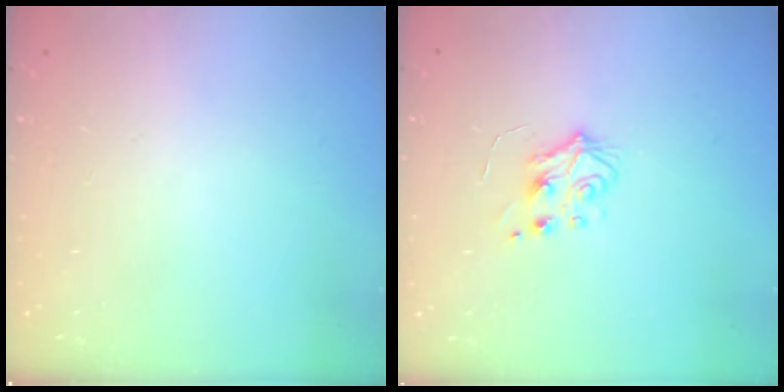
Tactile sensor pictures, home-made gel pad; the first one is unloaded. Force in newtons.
{"total": 5.3, "press": 5.2, "slide": 1.0}